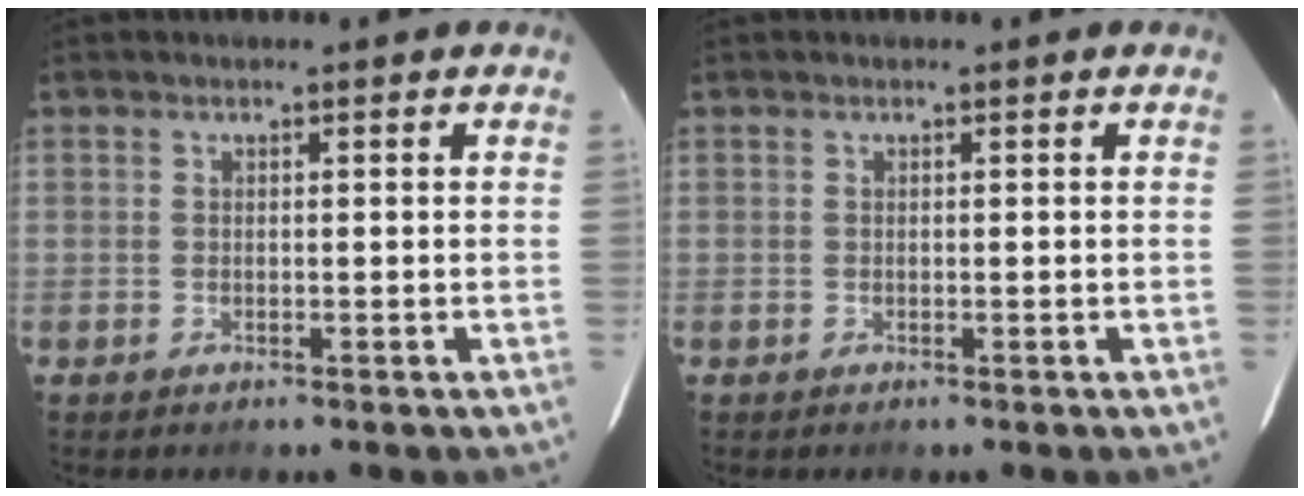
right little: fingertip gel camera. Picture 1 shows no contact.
{"total": 0.0}